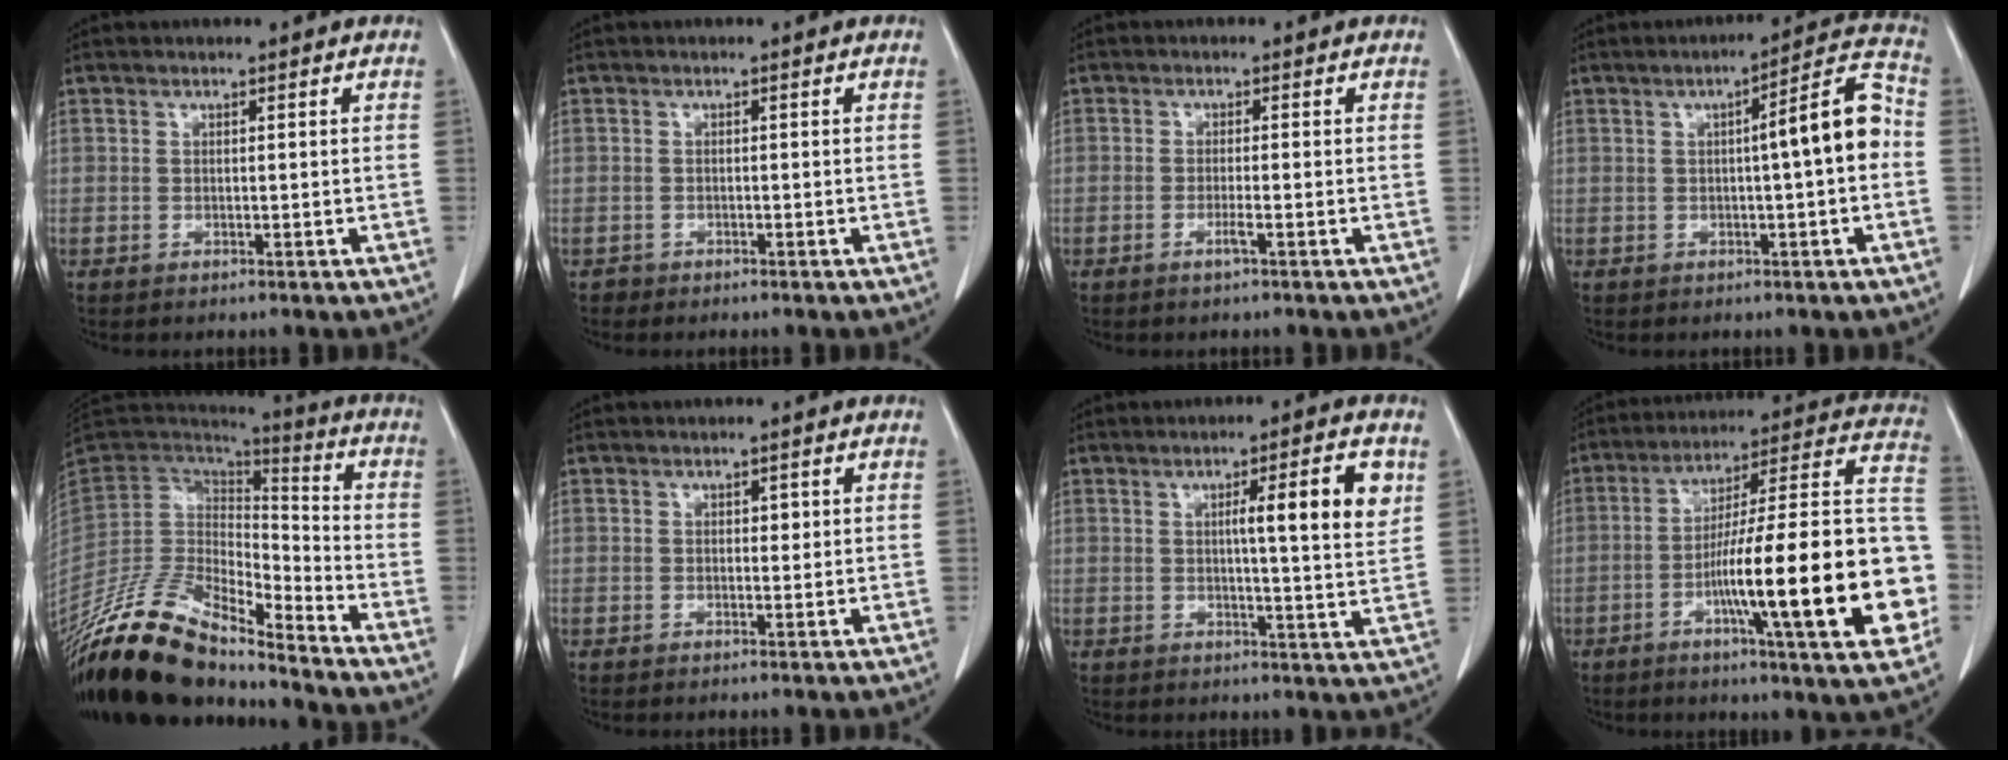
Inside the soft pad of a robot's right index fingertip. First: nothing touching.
{"total": 0.8, "force": [-0.5, 0.5, -0.3], "torque": [-0.003, 0.001, -0.010]}
{"total": 1.7, "force": [-0.9, -0.2, 1.5], "torque": [-0.029, -0.003, -0.017]}
{"total": 8.2, "force": [-0.3, 0.6, 8.2], "torque": [-0.108, 0.024, -0.010]}
{"total": 20.8, "force": [-18.0, 5.2, 9.1], "torque": [-0.185, 0.007, -0.328]}
{"total": 1.0, "force": [0.3, 0.7, 0.7], "torque": [-0.006, 0.001, 0.003]}
{"total": 8.5, "force": [2.7, 0.2, 8.1], "torque": [-0.113, -0.001, 0.033]}
{"total": 26.0, "force": [-6.3, 2.0, 25.1], "torque": [-0.292, 0.010, -0.100]}